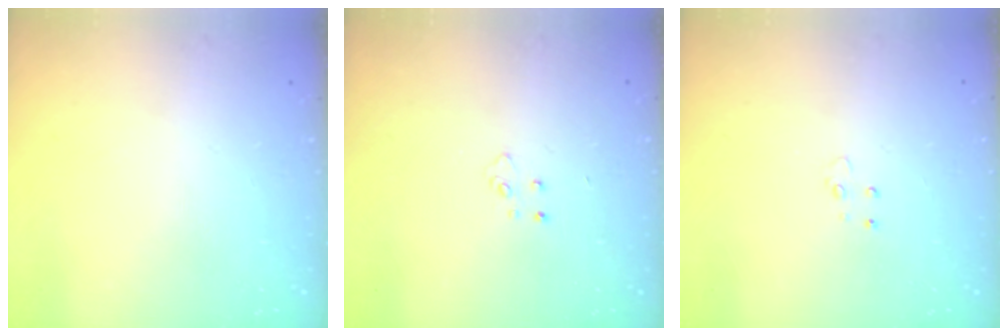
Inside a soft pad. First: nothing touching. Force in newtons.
{"total": 3.3, "press": 3.3, "slide": 0.4}
{"total": 3.6, "press": 3.6, "slide": 0.4}